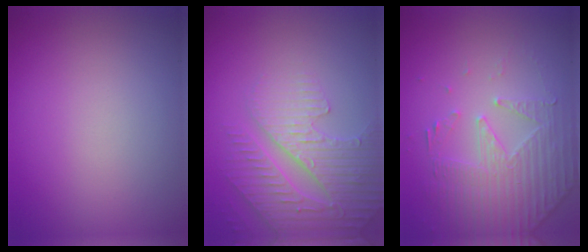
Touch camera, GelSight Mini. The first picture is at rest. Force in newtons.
{"total": 4.5, "press": 4.3, "slide": 1.2}
{"total": 4.8, "press": 3.6, "slide": 3.2}